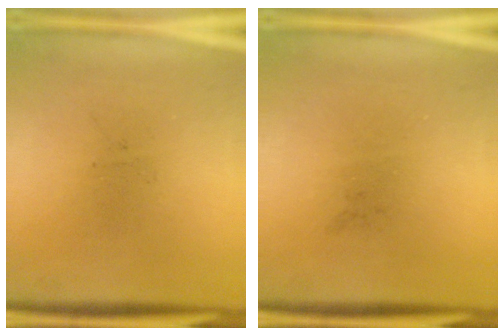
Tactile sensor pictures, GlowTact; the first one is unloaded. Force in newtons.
{"total": 0.0}